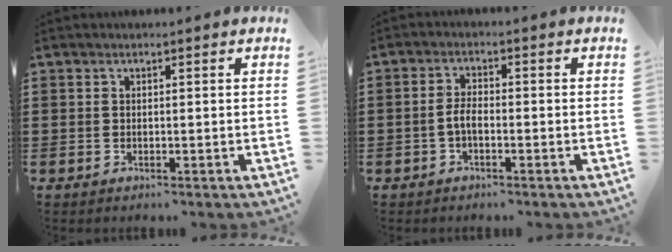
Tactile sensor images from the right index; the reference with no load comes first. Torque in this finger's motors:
{"motor_torque": [0.57, -0.48, 0.17, 0.04]}